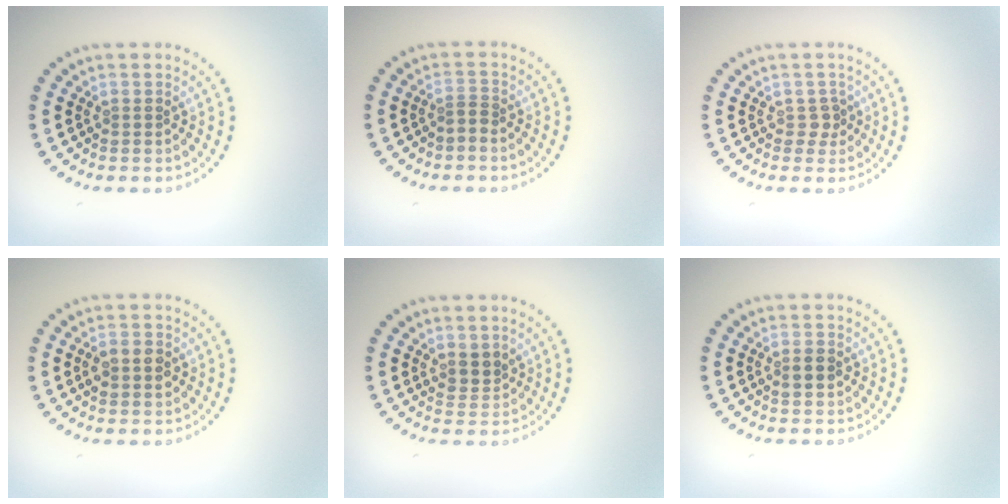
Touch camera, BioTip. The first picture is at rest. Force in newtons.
{"total": 0.9, "press": 0.5, "slide": 0.8}
{"total": 1.3, "press": 1.0, "slide": 0.8}
{"total": 2.9, "press": 2.9, "slide": 0.1}
{"total": 1.7, "press": 1.4, "slide": 1.0}
{"total": 1.2, "press": 1.2, "slide": 0.0}